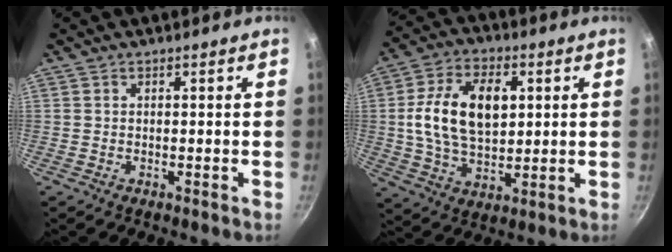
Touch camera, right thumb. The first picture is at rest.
{"total": 15.8, "force": [2.6, 9.8, 12.2], "torque": [-0.201, 0.003, 0.043]}